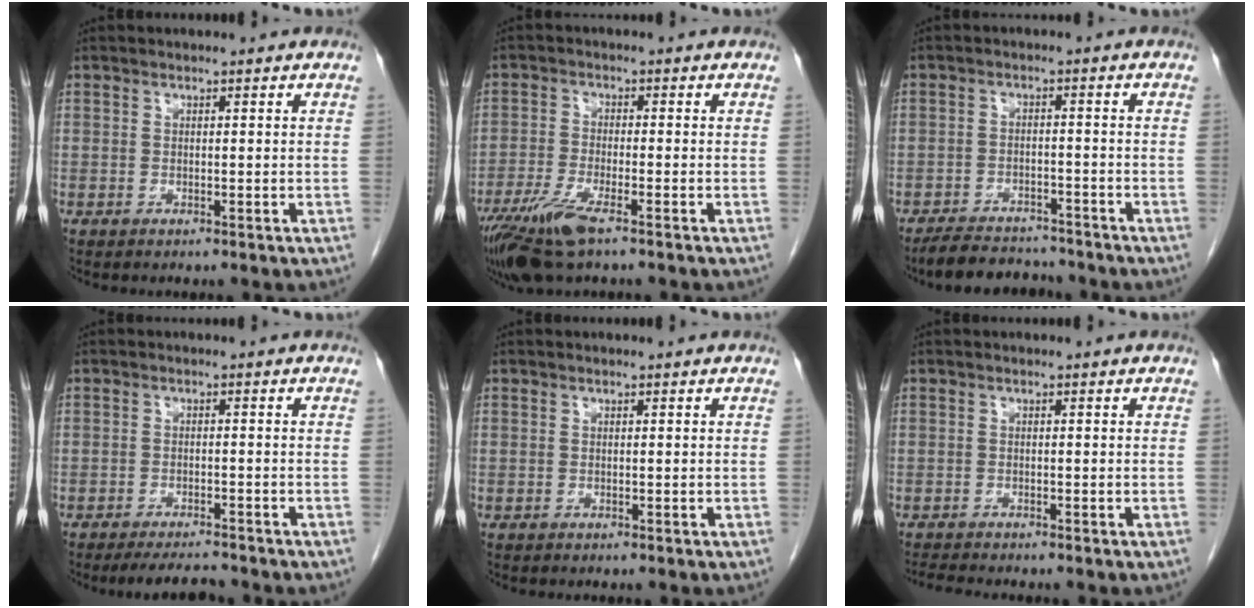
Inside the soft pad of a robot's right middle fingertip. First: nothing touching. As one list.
[{"total": 8.0, "force": [-5.1, 1.3, 6.0], "torque": [-0.124, -0.019, -0.092]}, {"total": 7.6, "force": [-7.1, 2.0, 1.9], "torque": [-0.030, -0.004, -0.109]}, {"total": 4.6, "force": [-4.3, 0.4, 1.5], "torque": [-0.025, -0.014, -0.071]}, {"total": 0.0}, {"total": 2.4, "force": [-2.3, -0.2, 0.7], "torque": [-0.015, -0.011, -0.040]}]